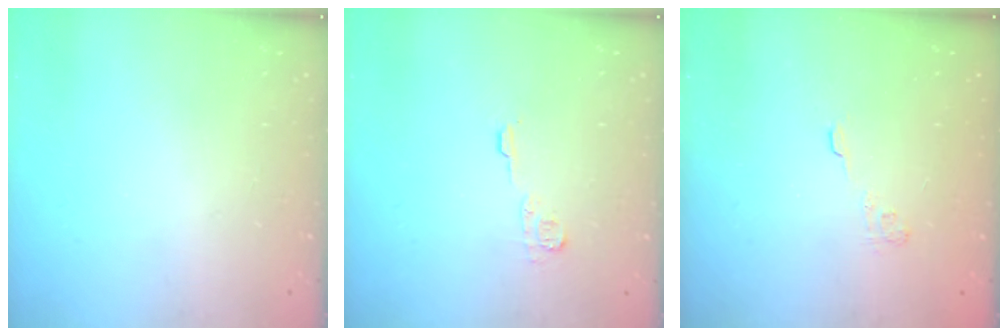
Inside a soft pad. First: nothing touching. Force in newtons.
{"total": 6.4, "press": 6.4, "slide": 0.7}
{"total": 2.9, "press": 2.5, "slide": 1.4}